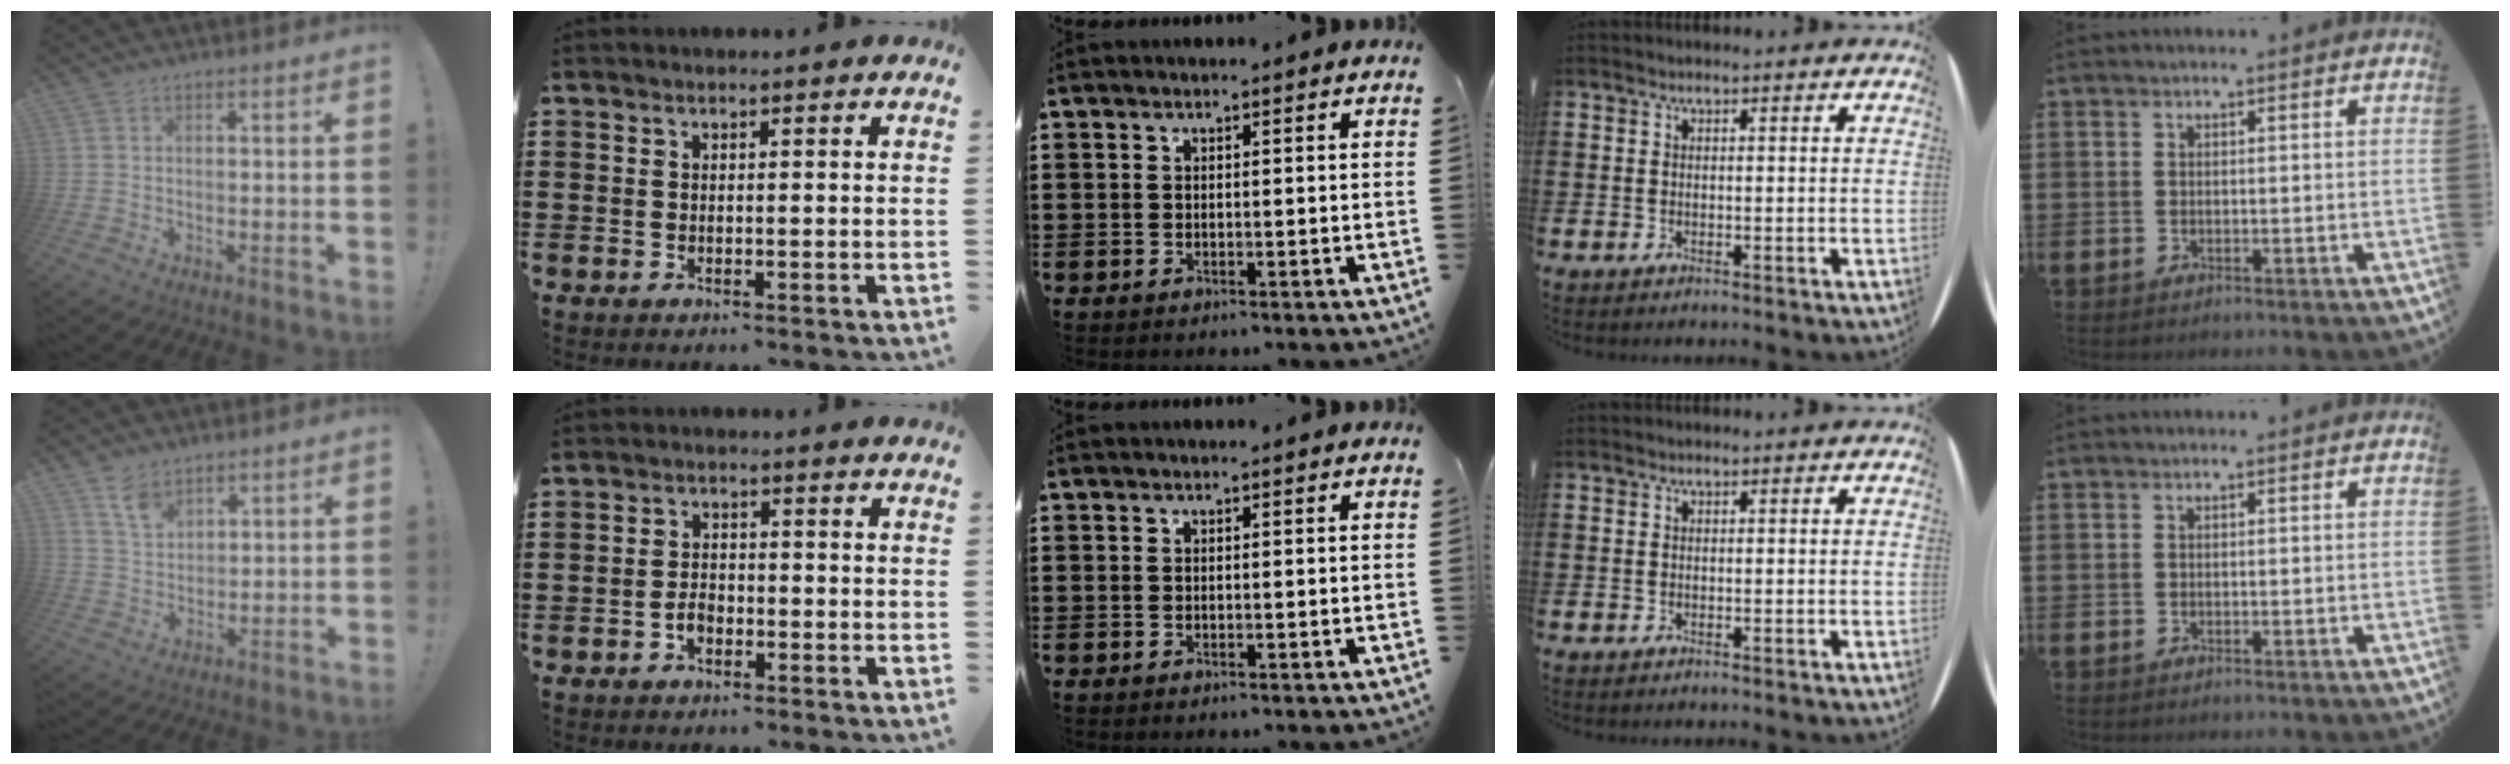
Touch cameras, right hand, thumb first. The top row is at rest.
{"thumb": {"total": 6.8, "force": [5.0, 3.7, 2.9], "torque": [-0.051, -0.028, 0.094]}, "index": {"total": 2.5, "force": [-1.2, 1.5, 1.5], "torque": [-0.031, 0.003, -0.025]}}